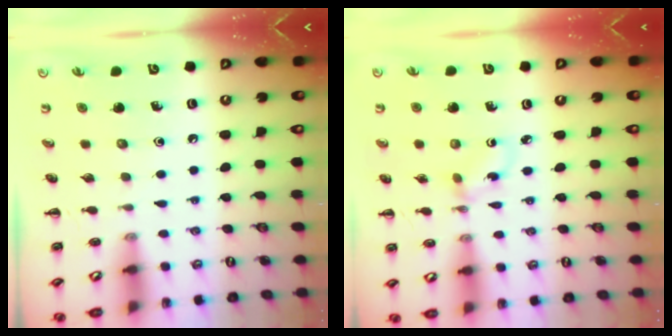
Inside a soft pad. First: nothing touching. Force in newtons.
{"total": 1.3, "press": 1.0, "slide": 0.7}